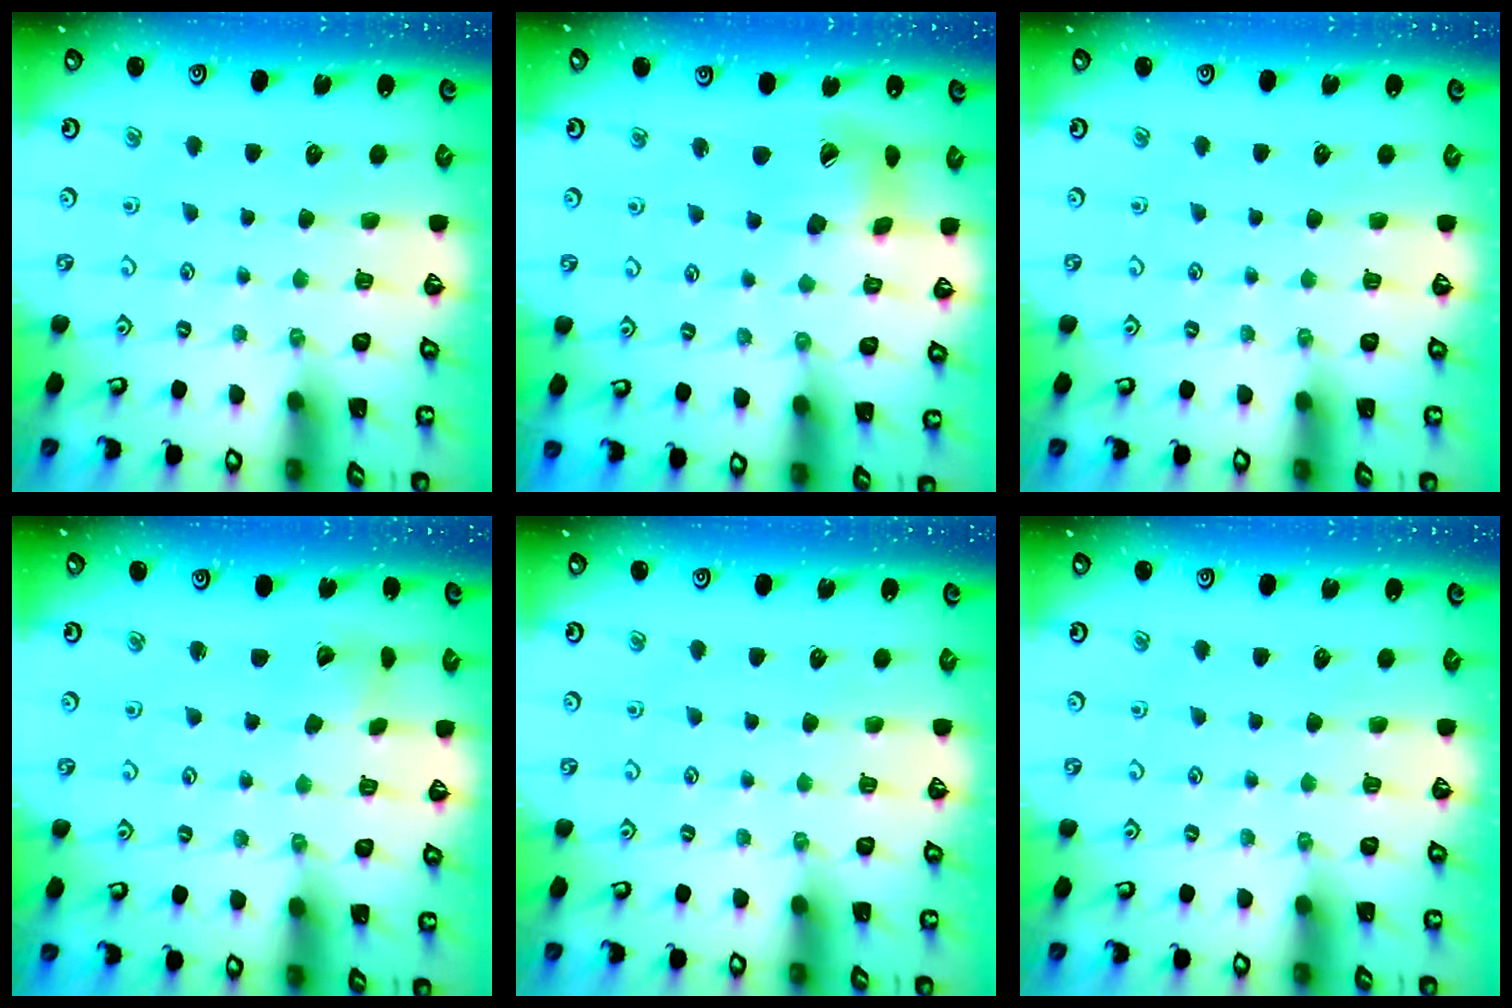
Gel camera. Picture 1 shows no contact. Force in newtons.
{"total": 14.7, "press": 14.5, "slide": 2.1}
{"total": 0.0}
{"total": 2.2, "press": 2.2, "slide": 0.3}
{"total": 0.0}
{"total": 0.0}